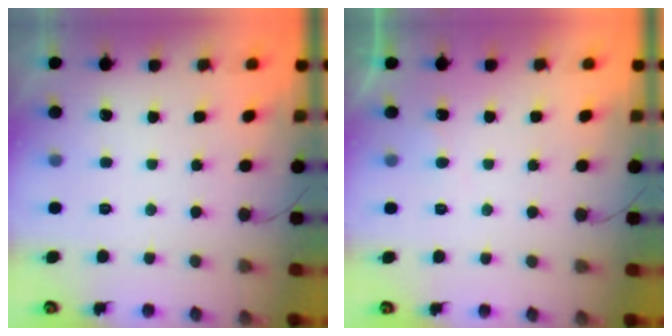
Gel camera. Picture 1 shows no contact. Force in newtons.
{"total": 2.6, "press": 2.6, "slide": 0.3}